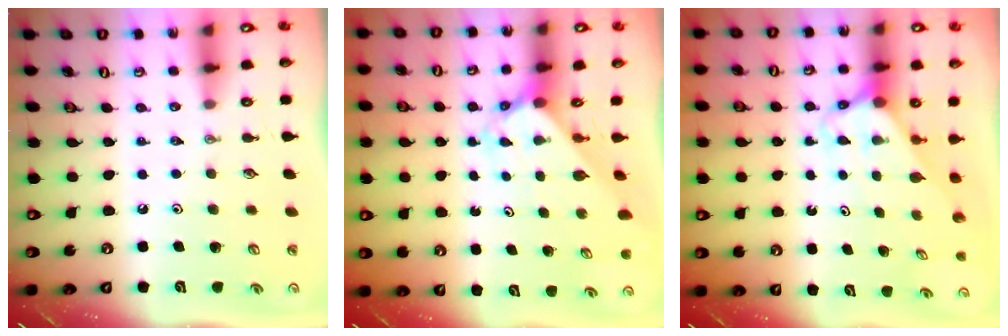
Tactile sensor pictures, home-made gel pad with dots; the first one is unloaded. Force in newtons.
{"total": 2.3, "press": 2.3, "slide": 0.2}
{"total": 2.6, "press": 2.6, "slide": 0.1}